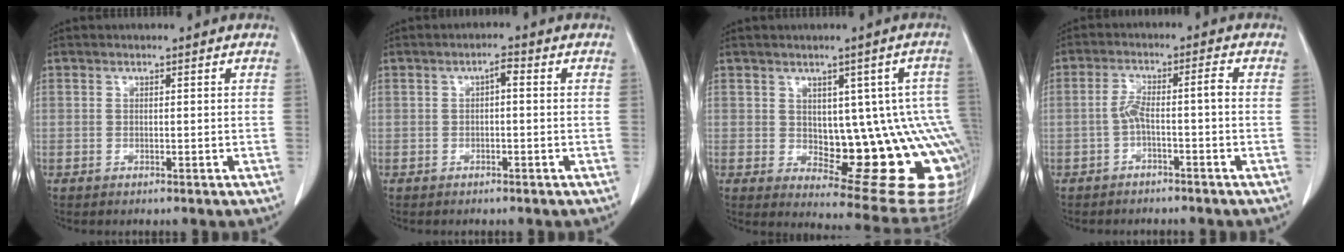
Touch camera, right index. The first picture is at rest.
{"total": 1.7, "force": [0.1, 0.6, 1.6], "torque": [-0.027, 0.006, 0.002]}
{"total": 16.4, "force": [-1.5, 6.8, 14.8], "torque": [-0.115, 0.018, 0.003]}
{"total": 4.2, "force": [-1.4, 0.3, 3.9], "torque": [-0.081, 0.026, -0.020]}